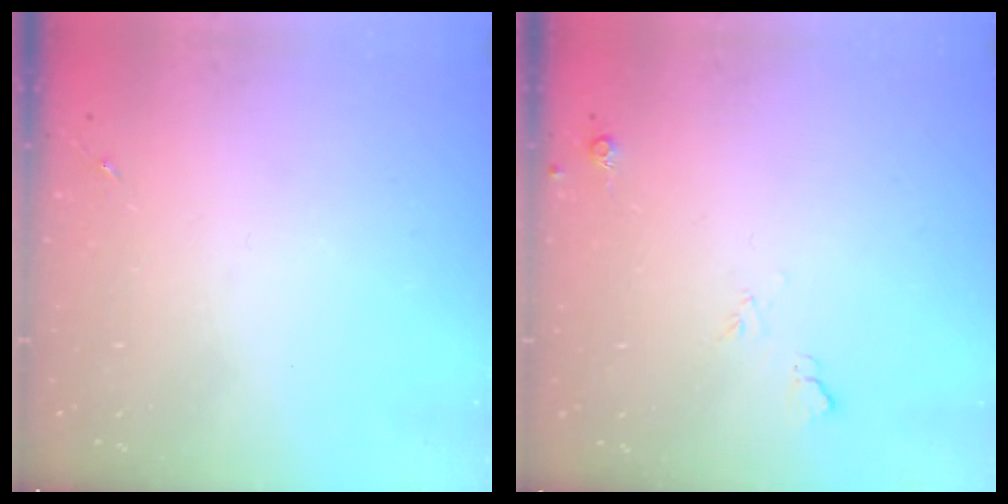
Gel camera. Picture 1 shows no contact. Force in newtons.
{"total": 4.6, "press": 4.5, "slide": 0.8}